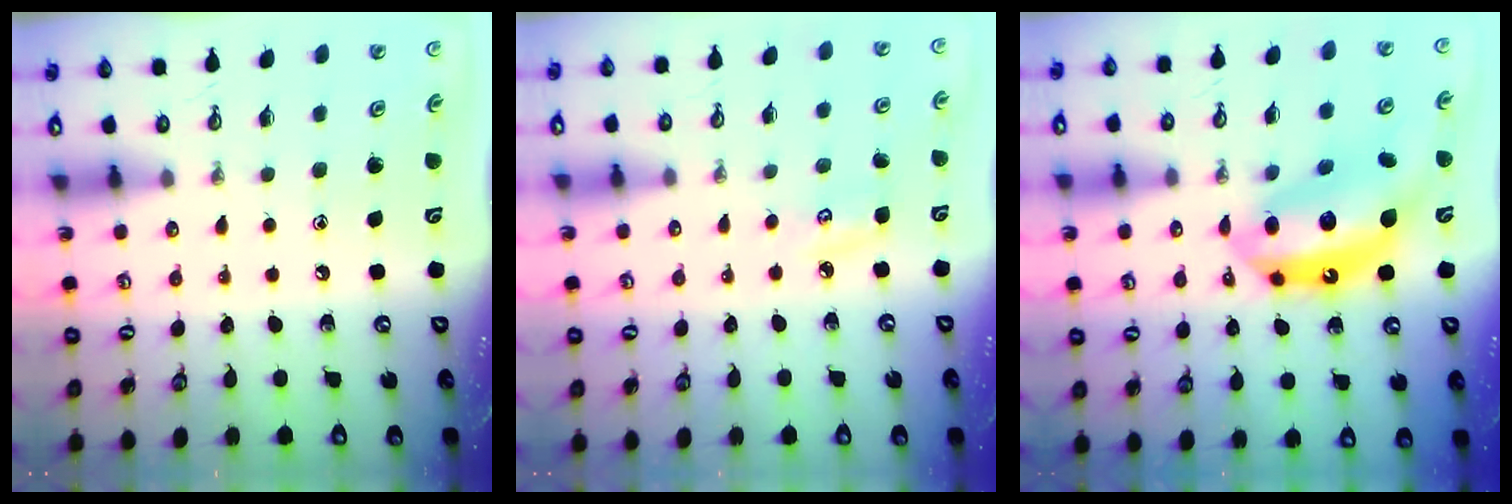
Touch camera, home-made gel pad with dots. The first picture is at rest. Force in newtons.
{"total": 4.5, "press": 4.5, "slide": 0.4}
{"total": 15.0, "press": 14.9, "slide": 1.3}